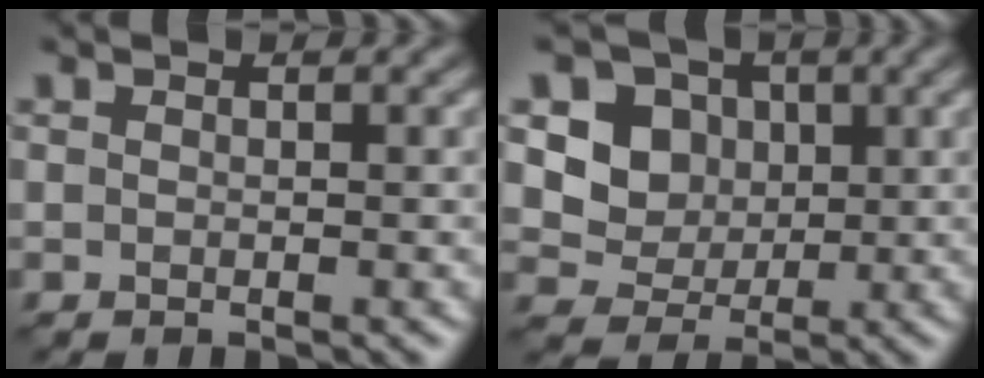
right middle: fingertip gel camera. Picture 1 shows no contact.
{"total": 4.4, "force": [0.9, 4.0, 1.7], "torque": [-0.032, -0.009, 0.009]}